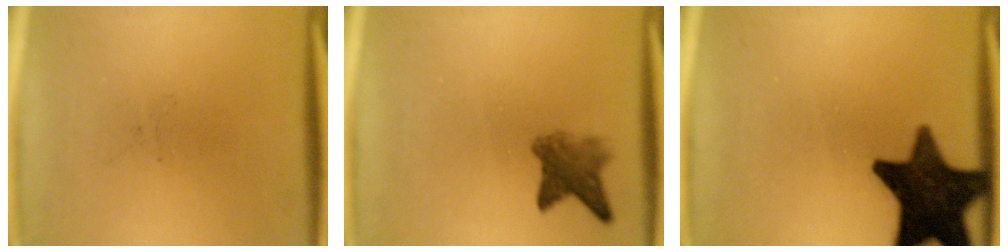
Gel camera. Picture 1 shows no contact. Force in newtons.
{"total": 4.1}
{"total": 15.7}